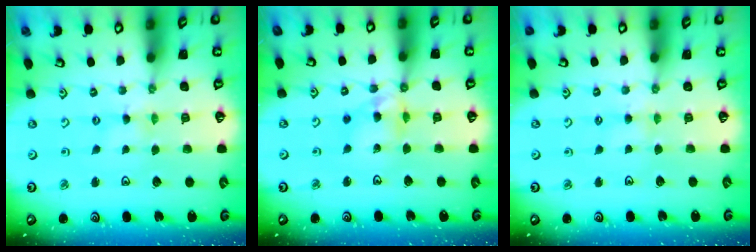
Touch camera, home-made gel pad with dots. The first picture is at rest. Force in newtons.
{"total": 10.2, "press": 10.1, "slide": 1.4}
{"total": 2.5, "press": 2.4, "slide": 0.5}